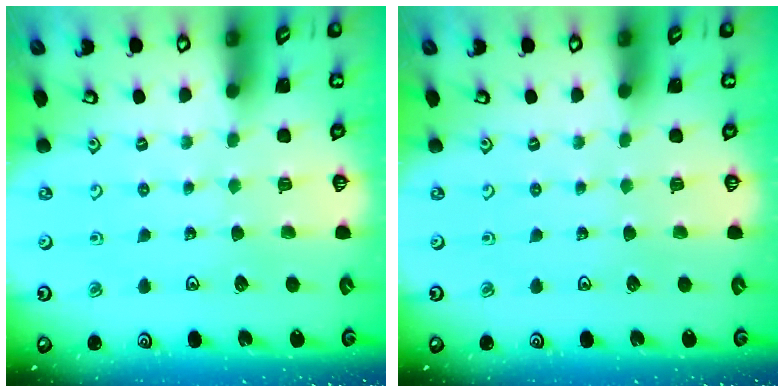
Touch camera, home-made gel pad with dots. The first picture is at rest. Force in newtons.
{"total": 0.0}